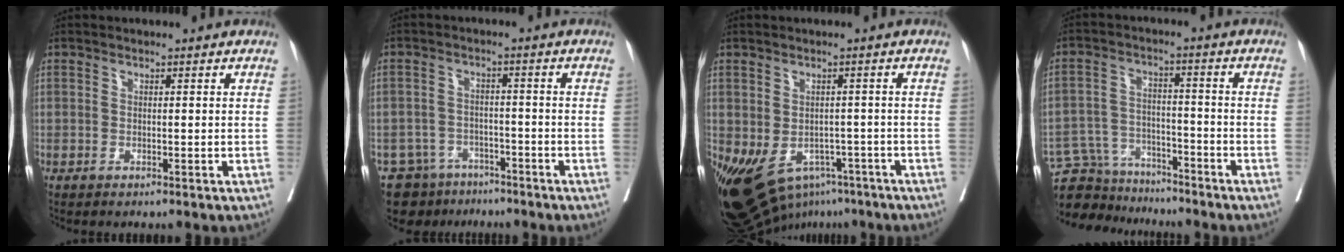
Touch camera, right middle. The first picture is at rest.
{"total": 6.9, "force": [-5.1, 4.6, 0.4], "torque": [-0.003, 0.021, -0.075]}
{"total": 13.0, "force": [-7.6, 8.0, 6.8], "torque": [-0.134, 0.002, -0.109]}
{"total": 9.2, "force": [-8.5, 3.5, 0.1], "torque": [-0.003, 0.031, -0.144]}